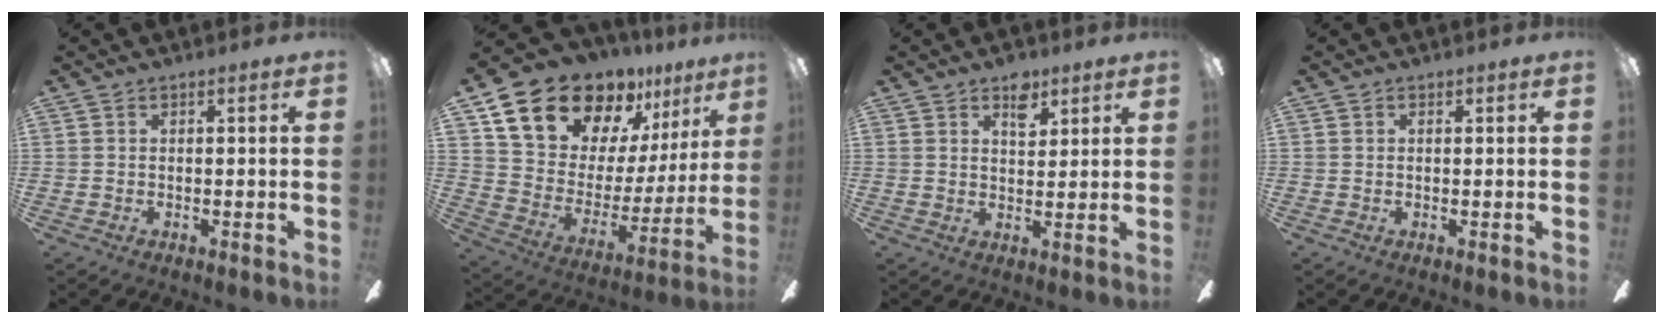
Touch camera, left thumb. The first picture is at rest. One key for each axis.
{"total": 21.2, "fx": 16.1, "fy": 11.0, "fz": 8.3, "tx": -0.156, "ty": -0.102, "tz": 0.302}
{"total": 6.1, "fx": 4.0, "fy": 3.3, "fz": 3.3, "tx": -0.026, "ty": -0.020, "tz": 0.064}
{"total": 0.5, "fx": 0.3, "fy": 0.4, "fz": 0.1, "tx": -0.002, "ty": 0.004, "tz": 0.004}